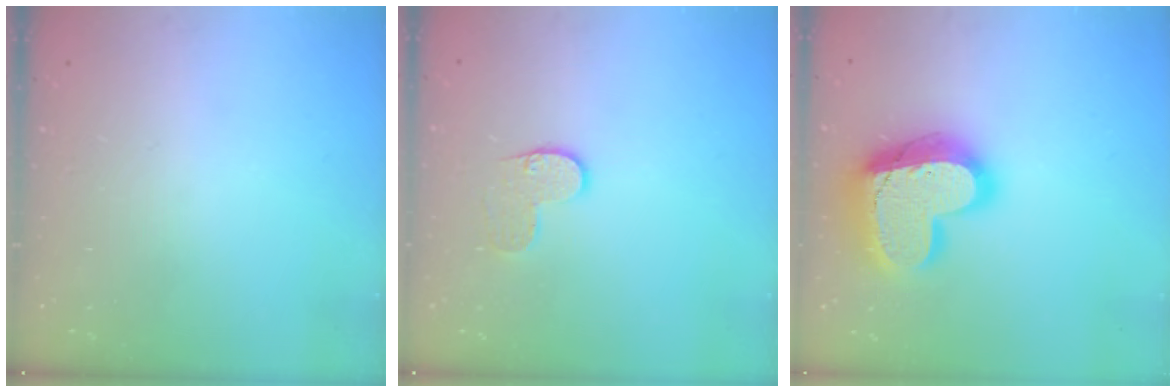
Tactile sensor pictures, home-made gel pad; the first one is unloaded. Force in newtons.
{"total": 6.7, "press": 6.7, "slide": 0.1}
{"total": 21.7, "press": 21.6, "slide": 1.9}